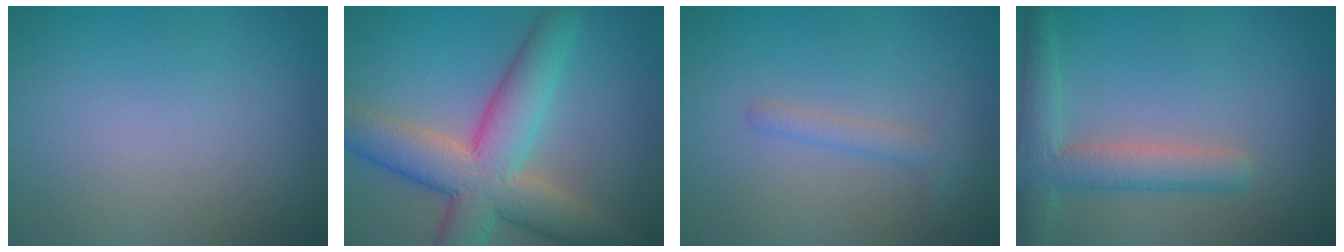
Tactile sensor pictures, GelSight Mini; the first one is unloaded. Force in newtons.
{"total": 9.2, "press": 9.2, "slide": 0.6}
{"total": 1.8, "press": 1.8, "slide": 0.2}
{"total": 4.2, "press": 4.2, "slide": 0.2}